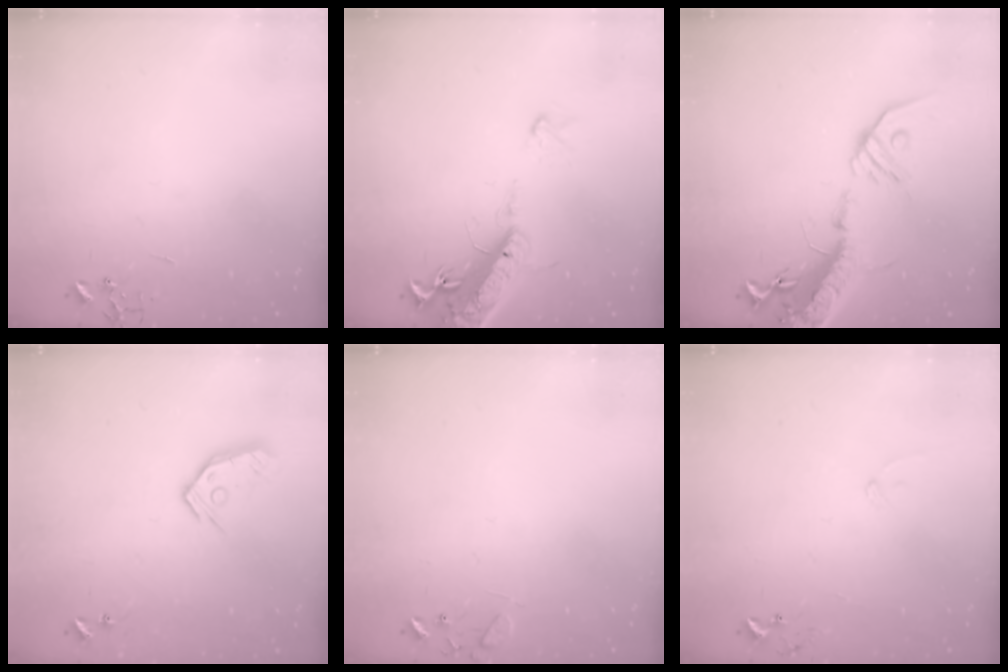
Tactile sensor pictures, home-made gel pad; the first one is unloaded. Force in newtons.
{"total": 17.9, "press": 17.5, "slide": 3.9}
{"total": 20.4, "press": 19.9, "slide": 4.3}
{"total": 9.9, "press": 9.9, "slide": 0.8}
{"total": 9.0, "press": 9.0, "slide": 0.6}
{"total": 7.8, "press": 7.7, "slide": 0.5}